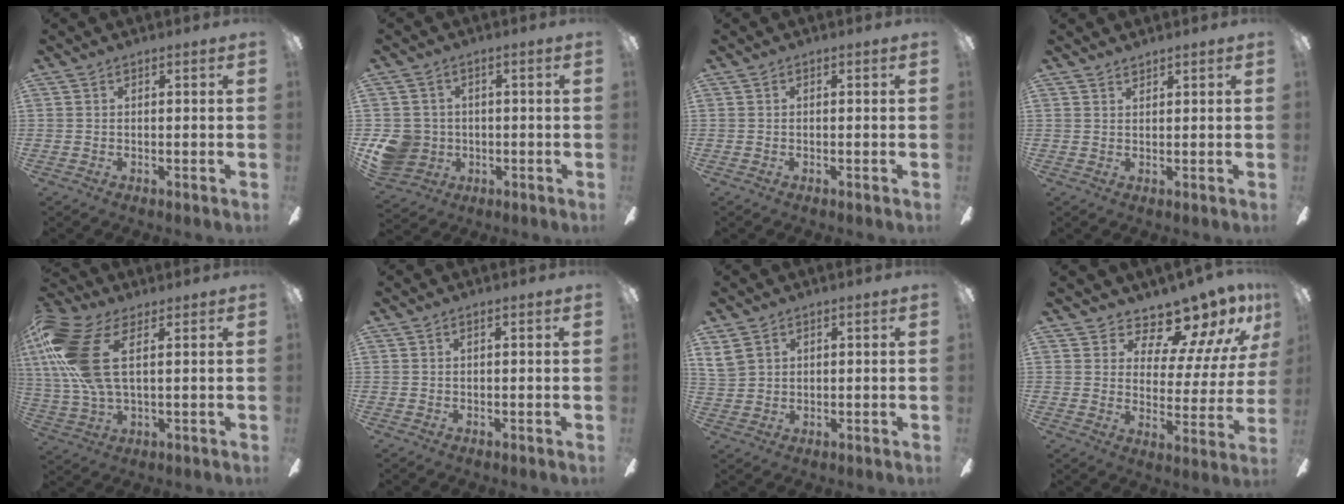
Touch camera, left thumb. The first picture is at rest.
{"total": 8.7, "force": [-0.9, 8.1, 2.9], "torque": [-0.079, 0.013, -0.013]}
{"total": 0.0}
{"total": 1.5, "force": [1.5, 0.2, -0.2], "torque": [0.003, -0.003, 0.030]}
{"total": 17.4, "force": [5.4, 8.2, 14.3], "torque": [-0.318, -0.010, 0.095]}
{"total": 0.6, "force": [0.4, 0.1, 0.4], "torque": [-0.008, 0.001, 0.006]}
{"total": 4.5, "force": [2.6, 3.2, 1.7], "torque": [-0.034, 0.003, 0.052]}
{"total": 13.6, "force": [11.5, 5.0, 5.3], "torque": [-0.083, -0.096, 0.196]}